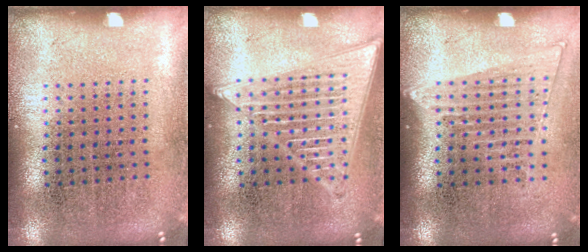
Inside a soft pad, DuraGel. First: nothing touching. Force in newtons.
{"total": 3.2, "press": 3.2, "slide": 0.4}
{"total": 1.4, "press": 1.2, "slide": 0.7}